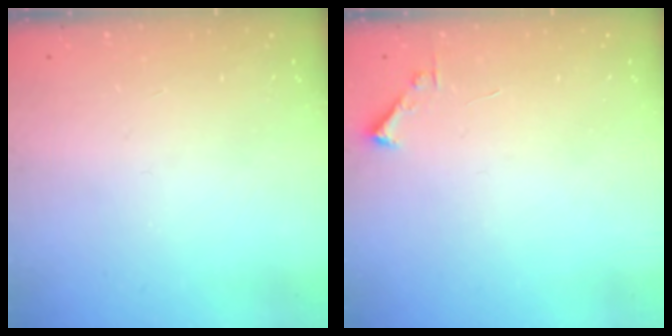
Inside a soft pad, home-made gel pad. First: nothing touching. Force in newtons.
{"total": 1.7, "press": 1.7, "slide": 0.2}